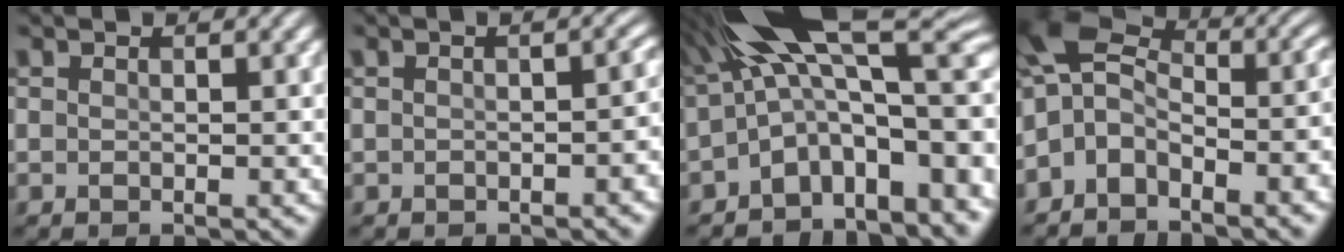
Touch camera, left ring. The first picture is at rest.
{"total": 2.8, "force": [-0.6, 1.2, 2.5], "torque": [-0.028, 0.005, -0.005]}
{"total": 14.7, "force": [-1.6, 6.8, 12.9], "torque": [-0.173, 0.019, -0.012]}
{"total": 8.2, "force": [-2.8, 5.1, 5.8], "torque": [-0.089, 0.017, -0.070]}